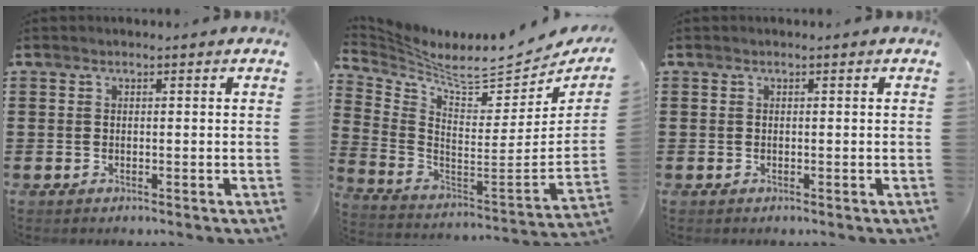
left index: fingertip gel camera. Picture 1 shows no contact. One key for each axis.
{"total": 6.8, "fx": 6.4, "fy": 0.2, "fz": 2.3, "tx": -0.068, "ty": -0.074, "tz": 0.101}
{"total": 0.0}